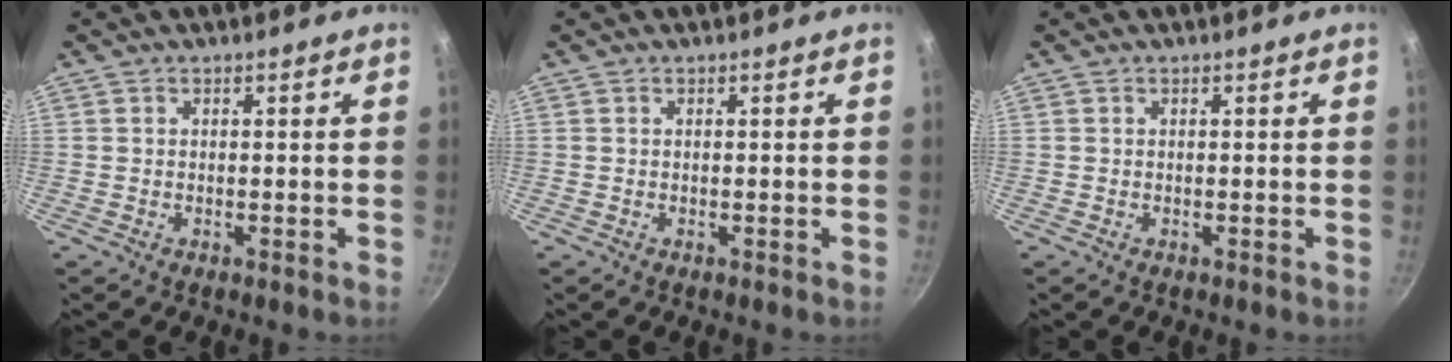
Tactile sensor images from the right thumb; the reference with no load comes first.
{"total": 0.0}
{"total": 0.0}